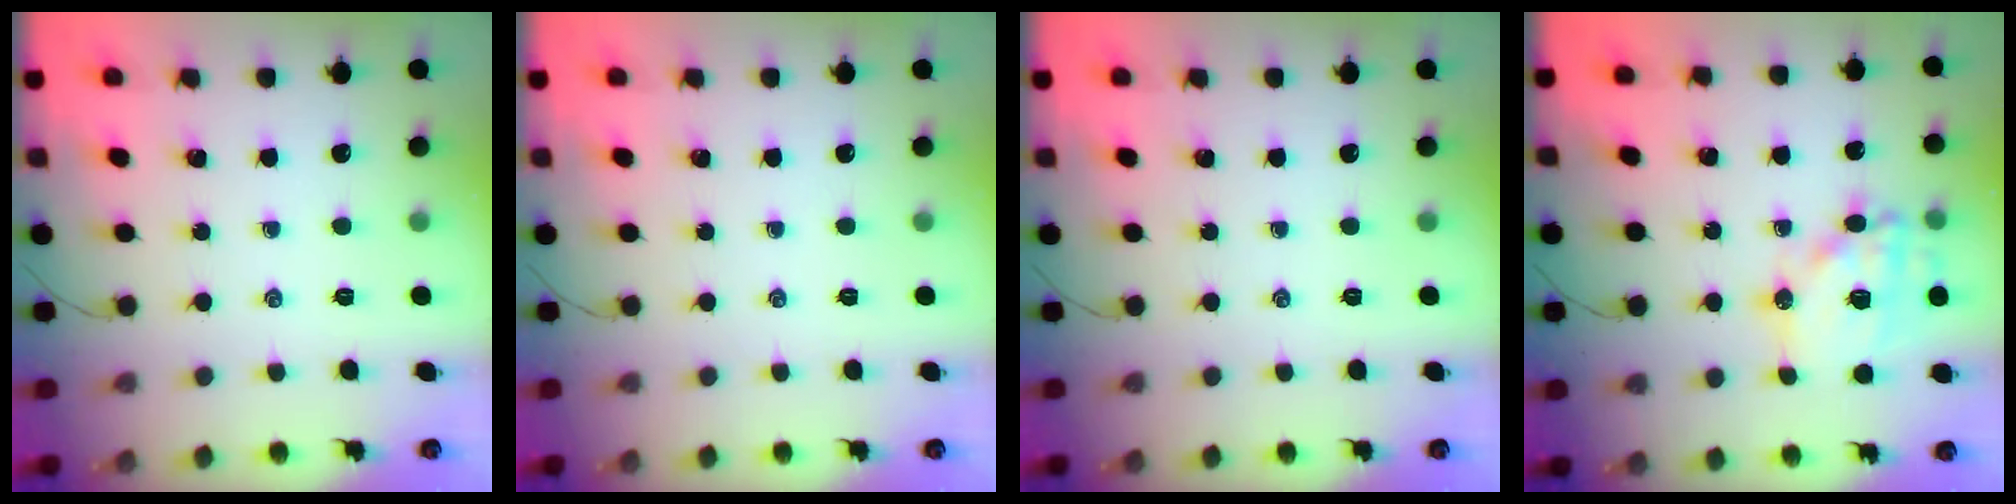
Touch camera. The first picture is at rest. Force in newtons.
{"total": 0.0}
{"total": 0.0}
{"total": 15.5, "press": 15.2, "slide": 2.9}